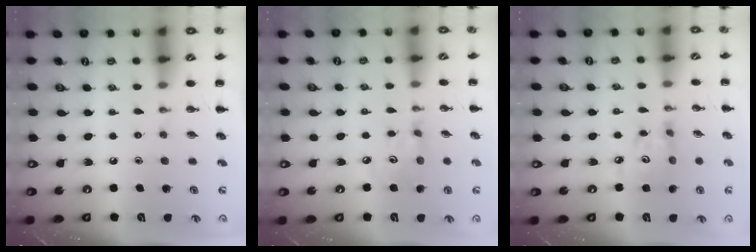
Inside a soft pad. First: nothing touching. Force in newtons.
{"total": 3.8, "press": 3.7, "slide": 0.7}
{"total": 5.8, "press": 5.7, "slide": 0.9}